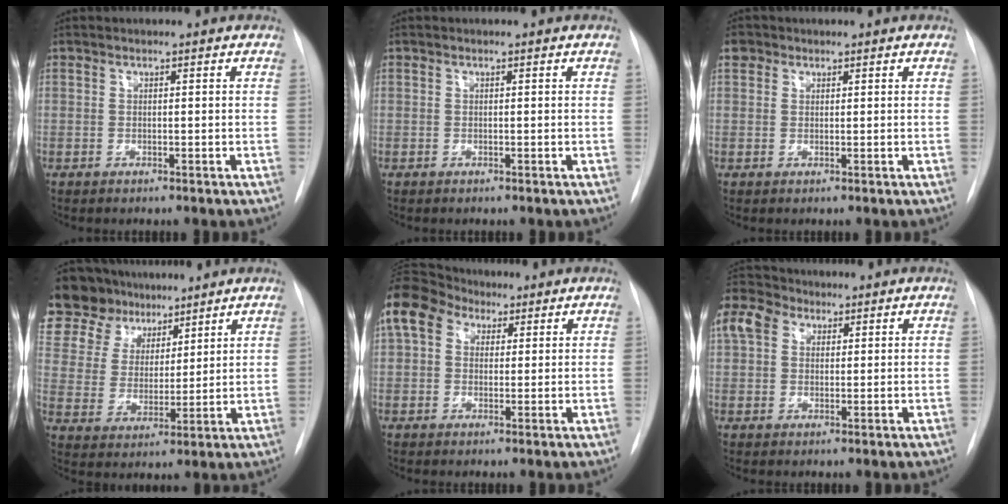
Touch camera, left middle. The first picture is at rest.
{"total": 0.0}
{"total": 2.0, "force": [1.1, 1.6, 0.2], "torque": [0.003, 0.009, 0.014]}
{"total": 14.5, "force": [12.2, 6.2, 4.7], "torque": [-0.091, 0.038, 0.225]}
{"total": 14.4, "force": [7.1, 10.2, 7.3], "torque": [-0.196, 0.075, 0.131]}
{"total": 10.5, "force": [5.2, 7.7, 5.0], "torque": [-0.127, 0.048, 0.098]}